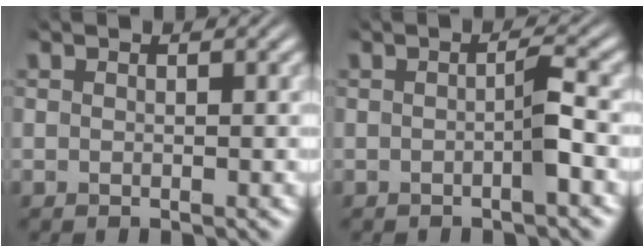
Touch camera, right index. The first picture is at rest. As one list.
[{"total": 1.5, "force": [-0.3, -0.1, 1.5], "torque": [-0.012, 0.008, -0.010]}]